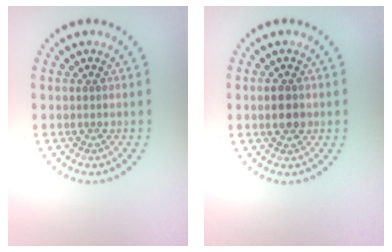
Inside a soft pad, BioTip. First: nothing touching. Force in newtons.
{"total": 1.9, "press": 1.9, "slide": 0.1}